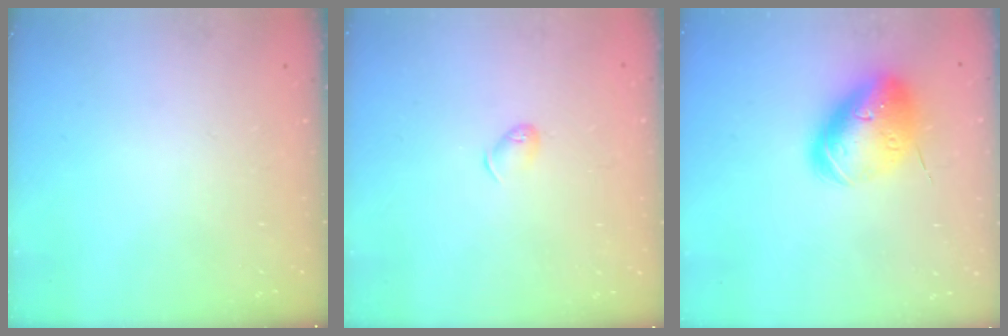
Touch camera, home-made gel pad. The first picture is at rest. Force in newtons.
{"total": 5.1, "press": 5.1, "slide": 0.8}
{"total": 17.5, "press": 17.3, "slide": 2.8}